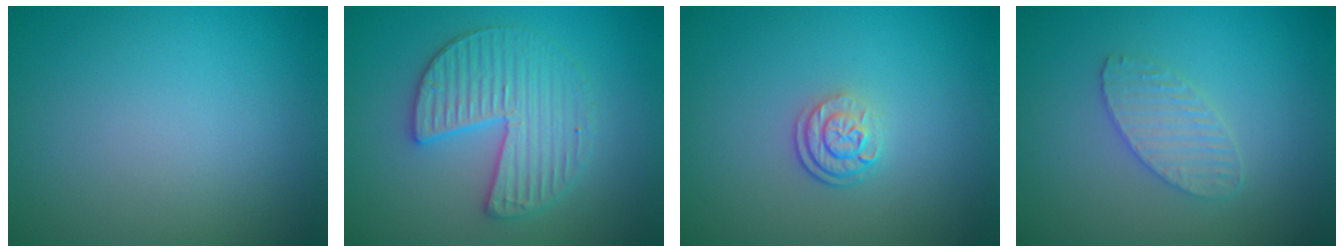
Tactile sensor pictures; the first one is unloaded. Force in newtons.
{"total": 3.8, "press": 3.8, "slide": 0.5}
{"total": 2.6, "press": 1.9, "slide": 1.8}
{"total": 2.3, "press": 2.3, "slide": 0.2}